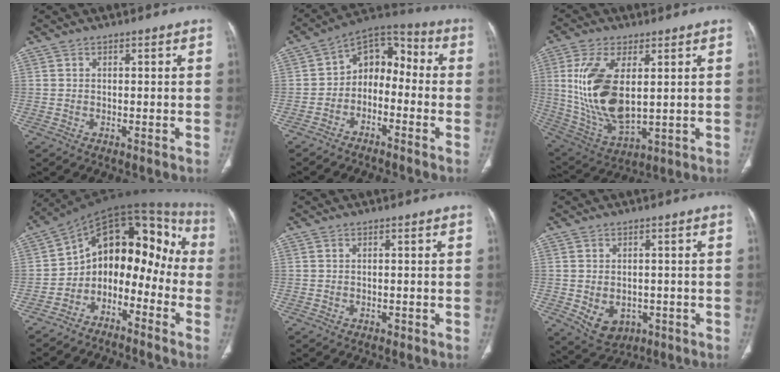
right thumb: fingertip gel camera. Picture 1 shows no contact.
{"total": 10.1, "force": [-2.8, 7.4, 6.3], "torque": [-0.063, 0.062, -0.066]}
{"total": 17.0, "force": [2.6, 8.4, 14.5], "torque": [-0.293, -0.018, 0.066]}
{"total": 15.6, "force": [-5.2, 10.5, 10.3], "torque": [-0.095, 0.122, -0.094]}
{"total": 0.6, "force": [-0.3, 0.4, 0.3], "torque": [-0.005, 0.001, -0.003]}
{"total": 6.8, "force": [-1.7, 5.2, 4.0], "torque": [-0.053, 0.006, -0.006]}